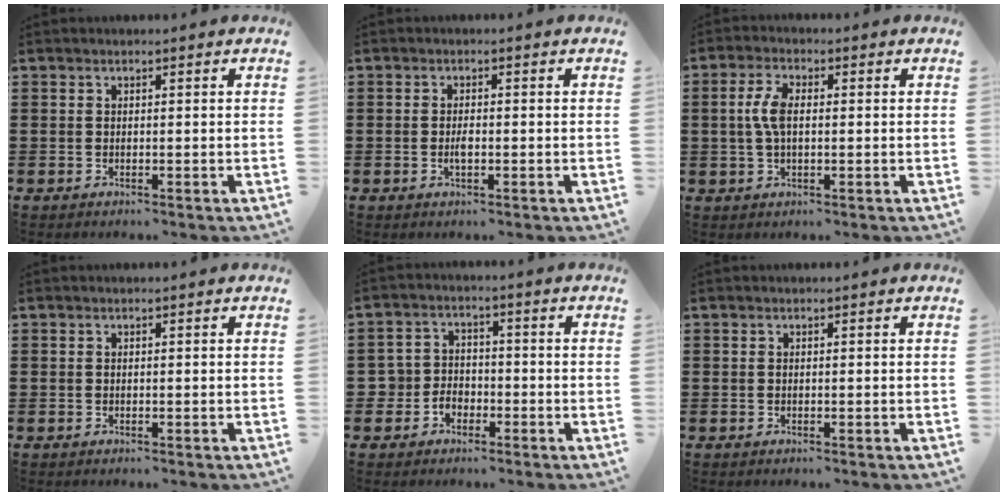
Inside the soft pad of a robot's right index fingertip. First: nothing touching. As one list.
[{"total": 1.8, "force": [-0.4, 0.7, 1.7], "torque": [-0.031, 0.001, -0.007]}, {"total": 5.0, "force": [0.3, 2.2, 4.5], "torque": [-0.112, 0.000, -0.004]}, {"total": 0.0}, {"total": 3.8, "force": [-1.9, 3.2, 0.7], "torque": [-0.032, 0.006, -0.044]}, {"total": 0.0}]